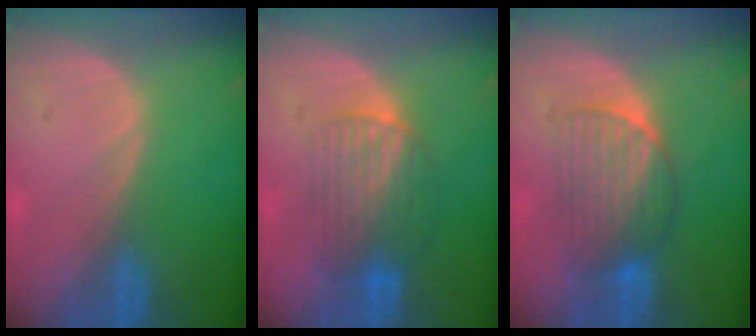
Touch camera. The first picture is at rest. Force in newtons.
{"total": 6.5, "press": 6.4, "slide": 1.0}
{"total": 6.8, "press": 6.6, "slide": 1.4}